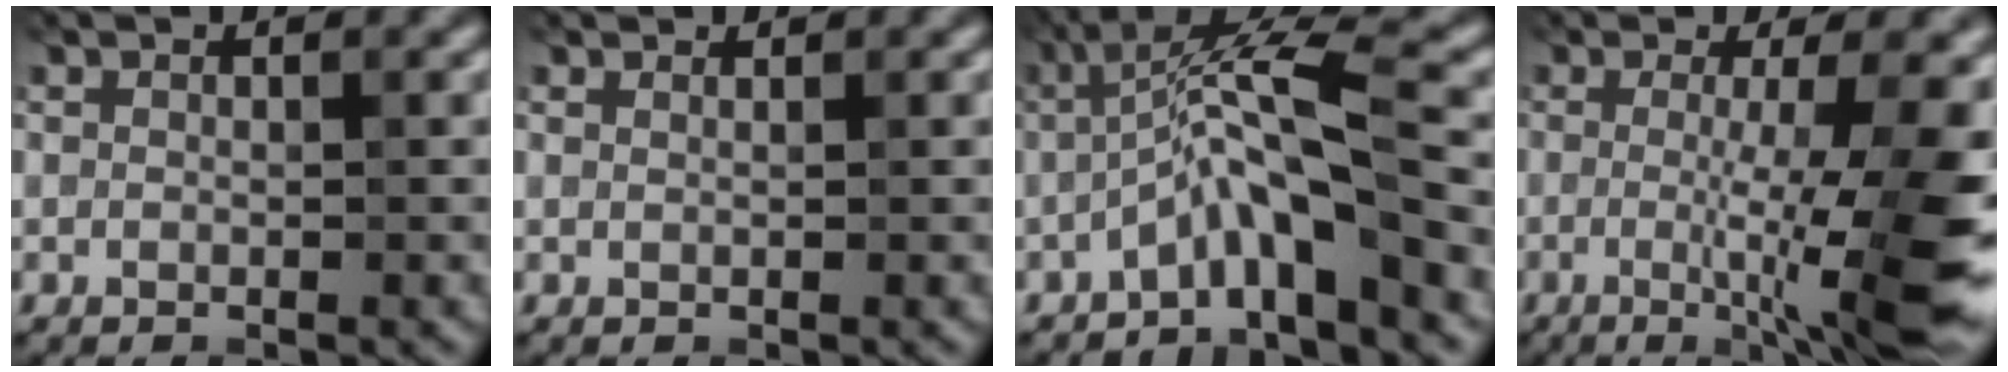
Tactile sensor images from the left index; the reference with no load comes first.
{"total": 1.1, "force": [1.0, 0.2, 0.2], "torque": [-0.006, -0.007, 0.007]}
{"total": 6.2, "force": [-2.1, 0.9, 5.8], "torque": [-0.105, 0.016, -0.048]}
{"total": 10.5, "force": [-1.3, 2.0, 10.2], "torque": [-0.136, -0.017, -0.019]}